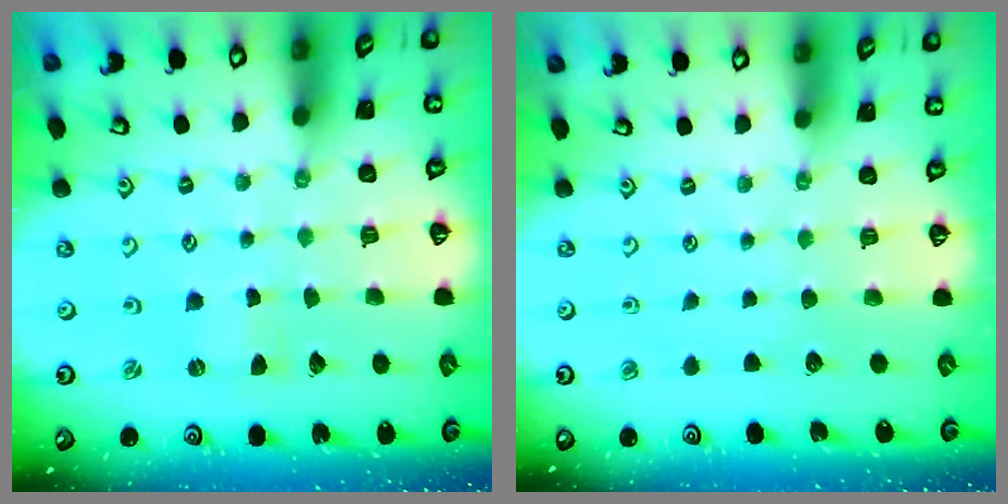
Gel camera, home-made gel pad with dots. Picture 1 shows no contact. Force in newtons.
{"total": 0.0}